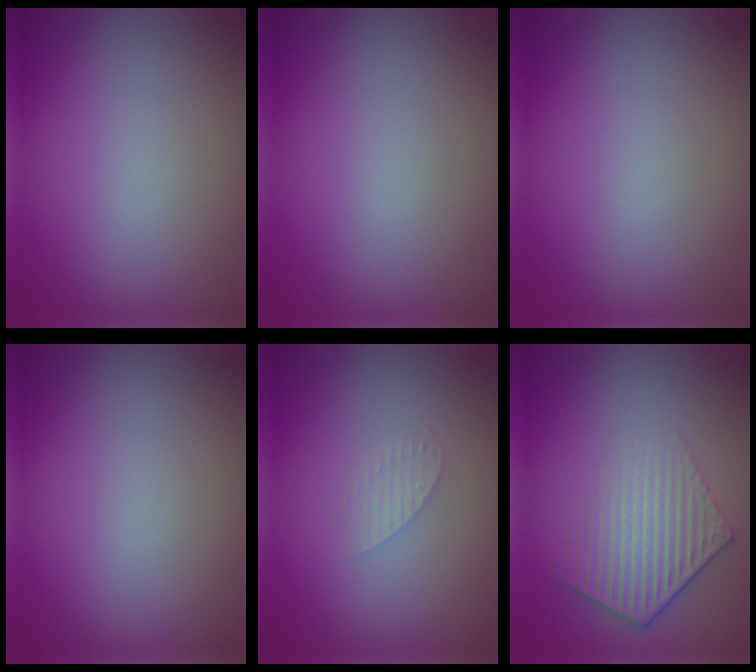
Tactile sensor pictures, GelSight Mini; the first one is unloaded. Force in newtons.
{"total": 0.0}
{"total": 0.0}
{"total": 0.0}
{"total": 1.0, "press": 1.0, "slide": 0.1}
{"total": 4.5, "press": 3.2, "slide": 3.1}